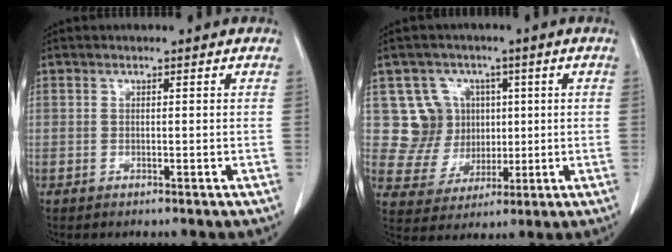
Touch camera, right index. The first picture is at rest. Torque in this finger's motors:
{"motor_torque": [-0.09, 0.18, 0.01, -0.02]}